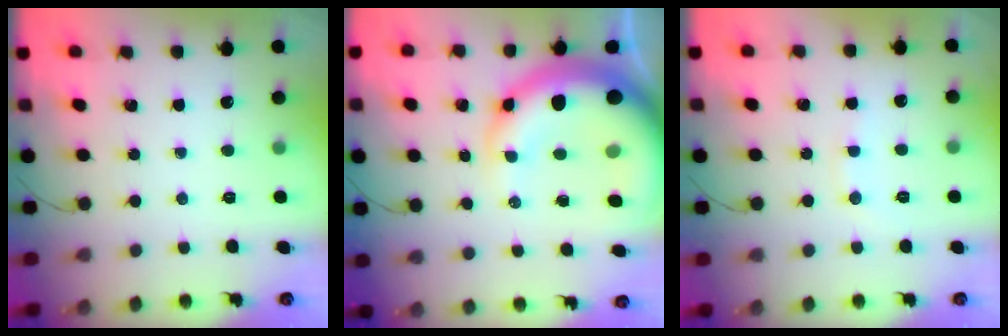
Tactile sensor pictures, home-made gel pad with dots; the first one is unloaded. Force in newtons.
{"total": 21.5, "press": 20.9, "slide": 4.8}
{"total": 6.2, "press": 6.1, "slide": 1.3}